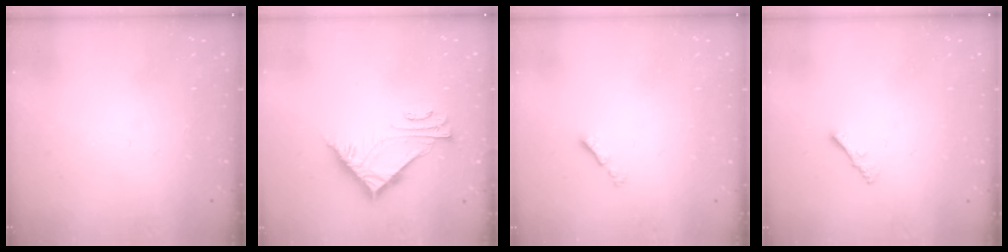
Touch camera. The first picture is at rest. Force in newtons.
{"total": 7.4, "press": 7.4, "slide": 0.4}
{"total": 1.3, "press": 1.2, "slide": 0.5}
{"total": 1.3, "press": 1.3, "slide": 0.4}